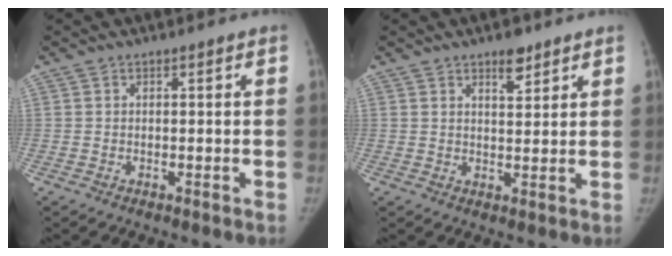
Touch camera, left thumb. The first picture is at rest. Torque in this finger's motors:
{"motor_torque": [0.30, -0.23, 0.31, -0.48, 0.13]}